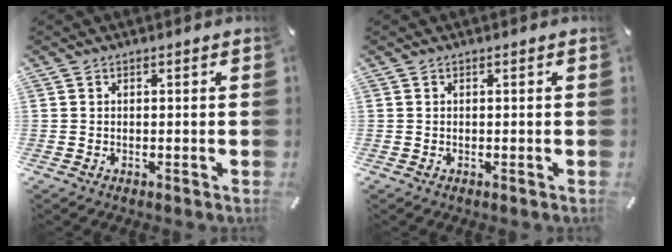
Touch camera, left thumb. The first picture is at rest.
{"total": 0.0}